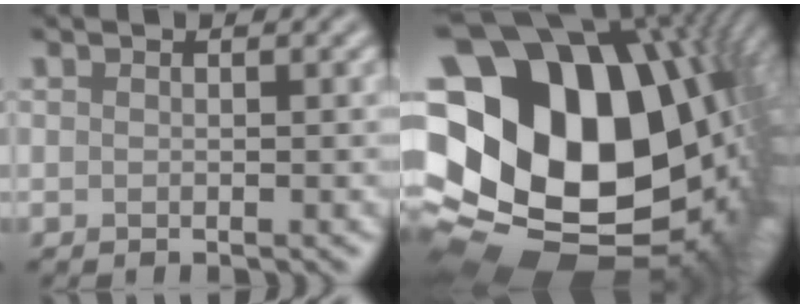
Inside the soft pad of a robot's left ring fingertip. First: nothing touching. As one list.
[{"total": 22.5, "force": [1.9, 15.8, 15.9], "torque": [-0.293, -0.012, 0.061]}]